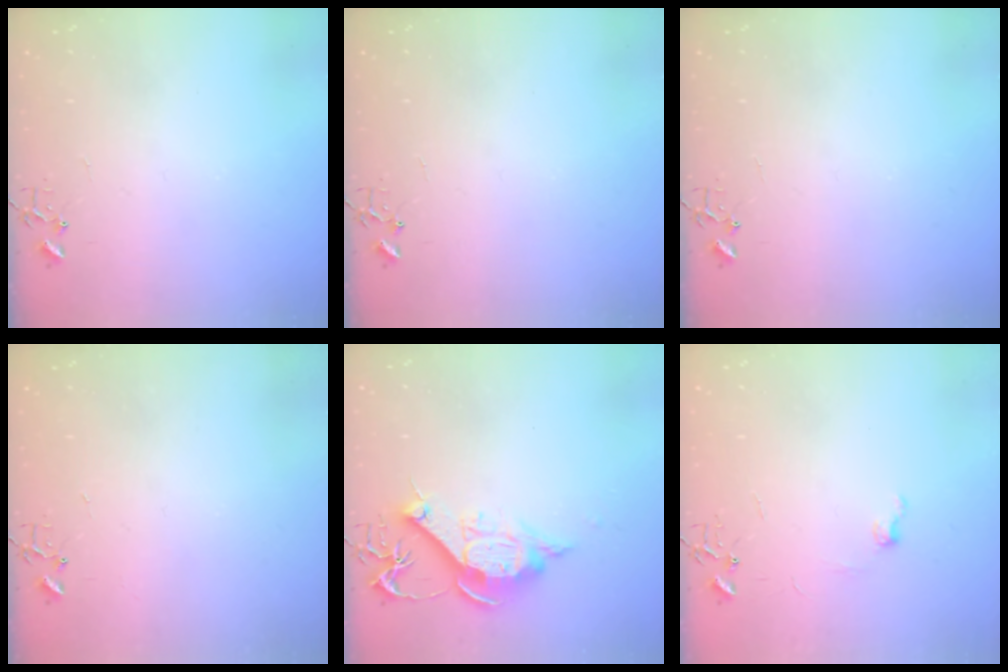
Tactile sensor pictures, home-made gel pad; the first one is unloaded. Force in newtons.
{"total": 0.0}
{"total": 0.0}
{"total": 1.5, "press": 1.5, "slide": 0.3}
{"total": 11.9, "press": 11.9, "slide": 0.5}
{"total": 5.8, "press": 5.7, "slide": 0.7}